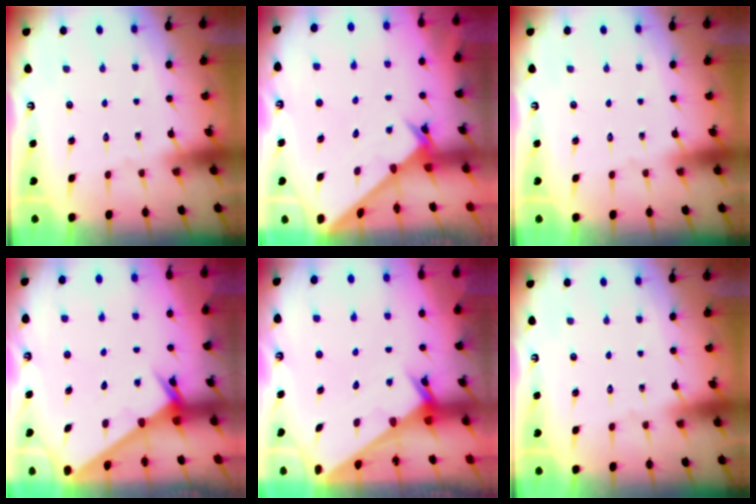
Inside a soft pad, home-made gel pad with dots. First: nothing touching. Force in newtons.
{"total": 2.5, "press": 2.5, "slide": 0.2}
{"total": 0.0}
{"total": 2.4, "press": 2.4, "slide": 0.1}
{"total": 1.8, "press": 1.8, "slide": 0.1}
{"total": 0.0}